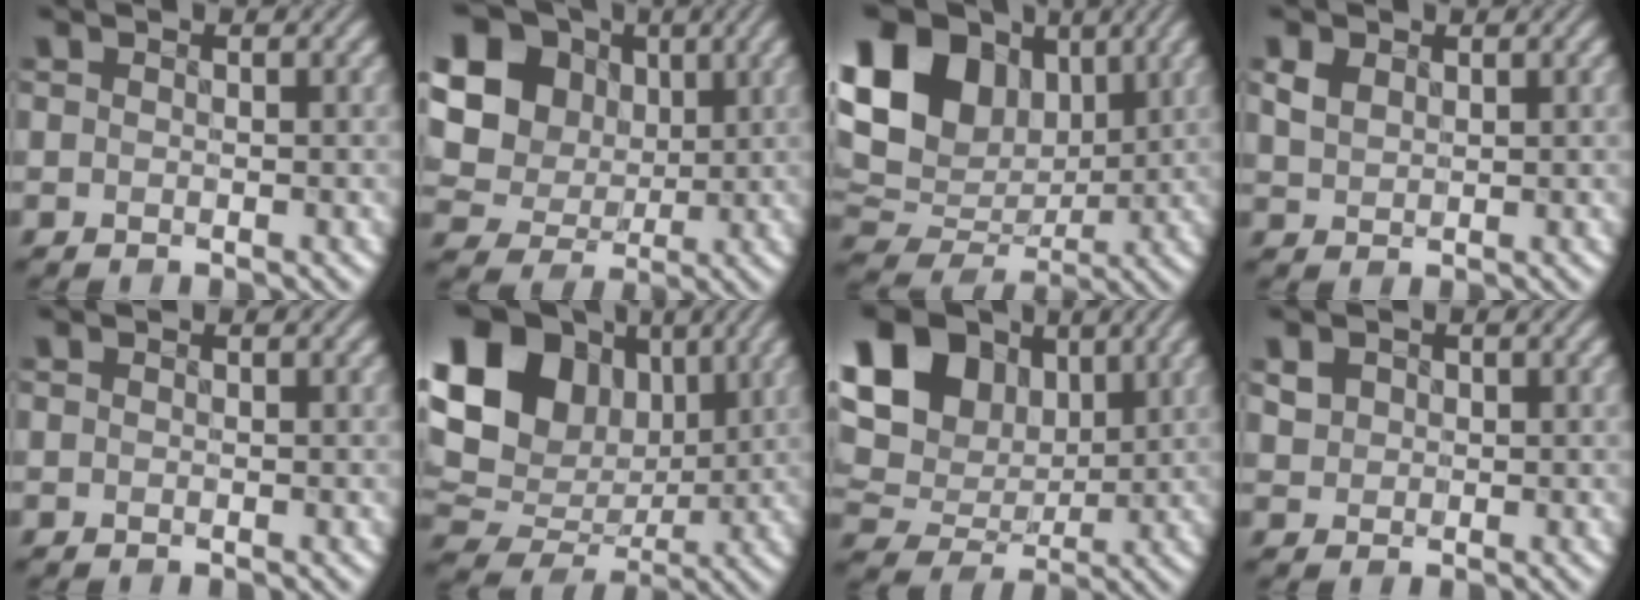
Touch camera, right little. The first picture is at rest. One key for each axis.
{"total": 12.8, "fx": 3.5, "fy": 10.9, "fz": 5.7, "tx": -0.153, "ty": 0.023, "tz": 0.067}
{"total": 13.9, "fx": 4.2, "fy": 10.2, "fz": 8.6, "tx": -0.181, "ty": 0.029, "tz": 0.071}
{"total": 0.8, "fx": 0.4, "fy": 0.6, "fz": 0.4, "tx": -0.017, "ty": -0.004, "tz": 0.018}
{"total": 0.0}
{"total": 16.6, "fx": 4.7, "fy": 12.7, "fz": 9.6, "tx": -0.211, "ty": 0.039, "tz": 0.081}
{"total": 12.5, "fx": 4.9, "fy": 8.9, "fz": 7.3, "tx": -0.138, "ty": 0.029, "tz": 0.072}
{"total": 1.3, "fx": 0.2, "fy": 1.2, "fz": 0.3, "tx": -0.017, "ty": -0.001, "tz": 0.009}